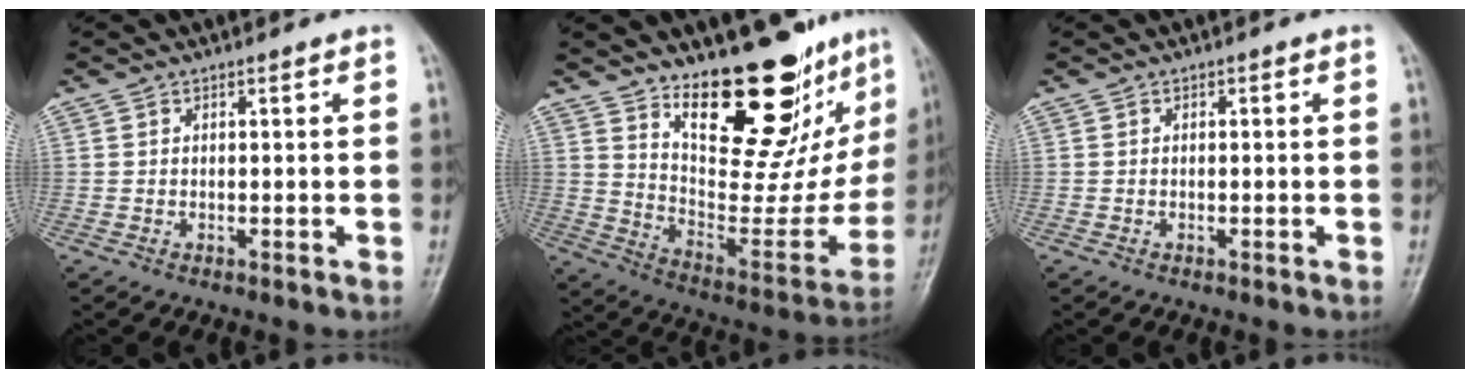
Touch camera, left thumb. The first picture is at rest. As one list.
[{"total": 24.4, "force": [17.0, 9.4, 14.9], "torque": [-0.162, -0.116, 0.264]}, {"total": 0.0}]